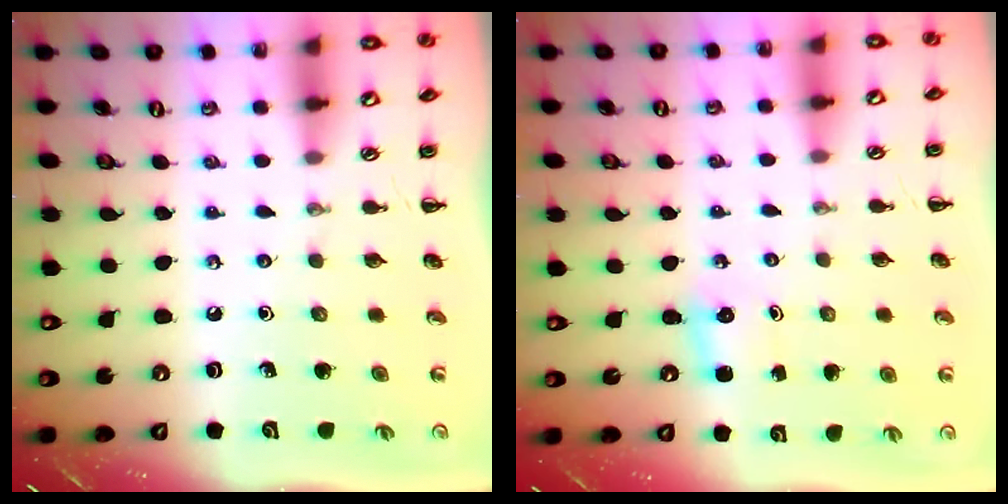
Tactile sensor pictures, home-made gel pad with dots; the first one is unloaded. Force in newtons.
{"total": 2.1, "press": 2.0, "slide": 0.6}